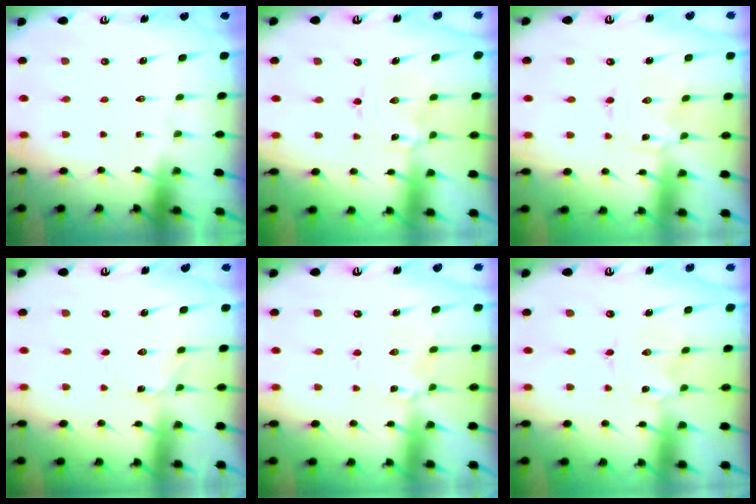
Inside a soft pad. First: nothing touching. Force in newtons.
{"total": 2.0, "press": 2.0, "slide": 0.1}
{"total": 0.0}
{"total": 1.1, "press": 1.1, "slide": 0.1}
{"total": 3.0, "press": 2.9, "slide": 0.5}
{"total": 0.0}